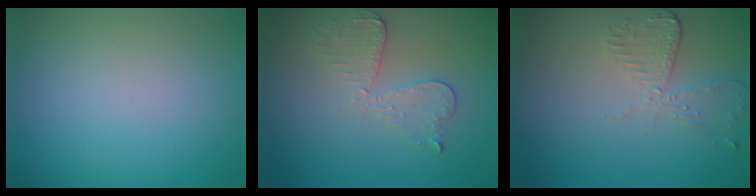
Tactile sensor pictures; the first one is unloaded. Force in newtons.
{"total": 2.9, "press": 2.7, "slide": 1.2}
{"total": 2.6, "press": 2.3, "slide": 1.2}